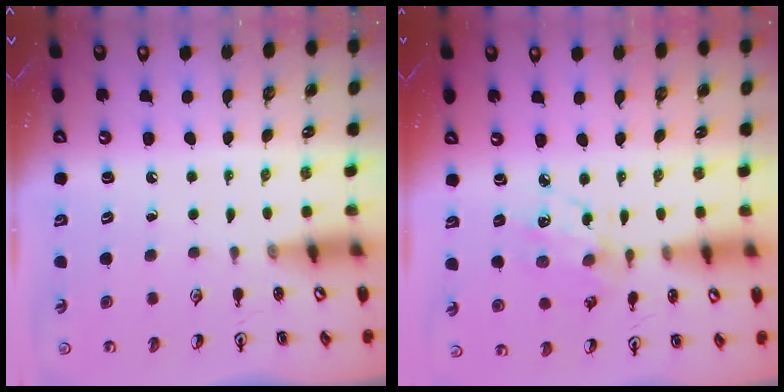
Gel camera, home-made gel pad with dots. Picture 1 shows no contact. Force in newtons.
{"total": 7.8, "press": 7.8, "slide": 0.5}